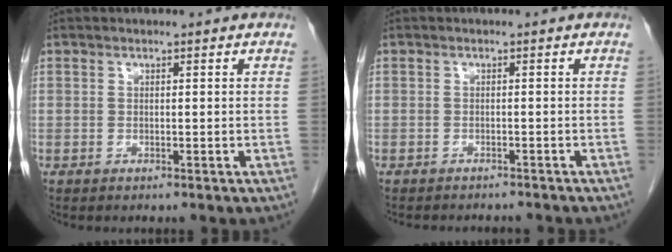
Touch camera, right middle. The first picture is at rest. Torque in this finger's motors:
{"motor_torque": [0.11, -0.07, 0.03, 0.00]}